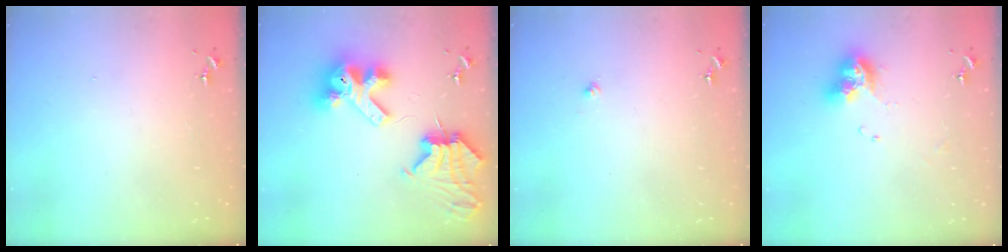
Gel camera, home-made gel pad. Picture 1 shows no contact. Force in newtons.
{"total": 14.0, "press": 13.9, "slide": 1.9}
{"total": 2.1, "press": 2.1, "slide": 0.3}
{"total": 11.2, "press": 11.1, "slide": 1.1}